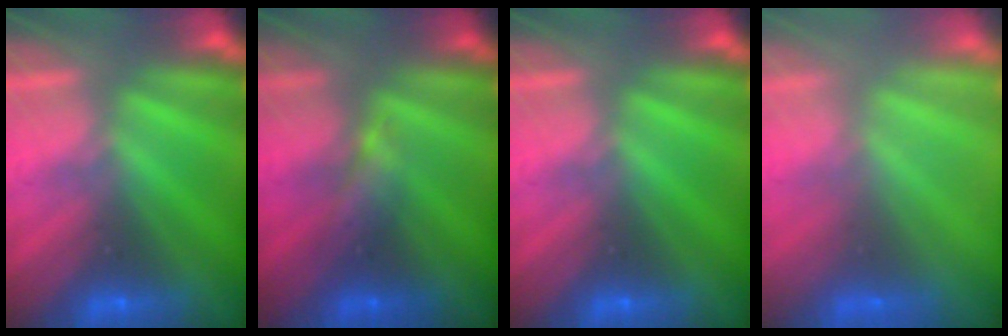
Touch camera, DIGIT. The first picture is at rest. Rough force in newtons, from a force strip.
{"total": 2.3}
{"total": 0.0}
{"total": 6.8}